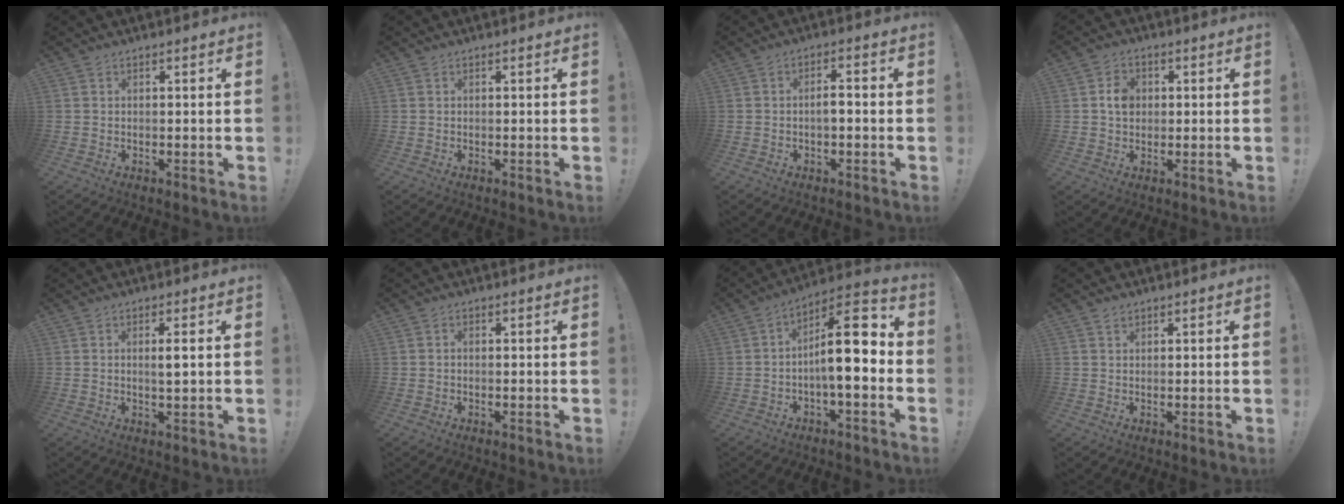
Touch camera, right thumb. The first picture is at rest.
{"total": 0.0}
{"total": 3.1, "force": [-1.0, 1.0, 2.8], "torque": [-0.049, 0.009, -0.019]}
{"total": 5.3, "force": [0.6, 4.3, 3.0], "torque": [-0.042, 0.006, 0.009]}
{"total": 2.8, "force": [0.7, 0.2, 2.7], "torque": [-0.037, -0.009, 0.007]}
{"total": 0.6, "force": [-0.3, 0.4, 0.2], "torque": [-0.008, 0.004, -0.006]}
{"total": 14.4, "force": [-0.6, 4.8, 13.6], "torque": [-0.198, 0.007, -0.013]}
{"total": 1.2, "force": [1.0, 0.6, 0.3], "torque": [0.000, -0.003, 0.017]}